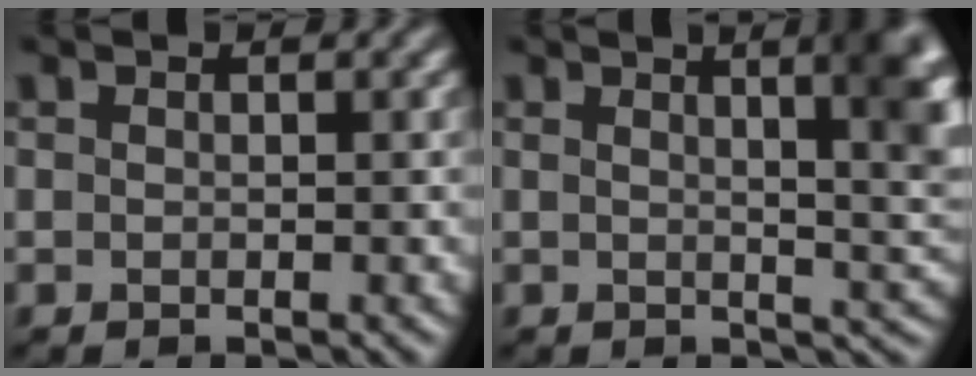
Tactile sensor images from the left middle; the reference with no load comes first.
{"total": 7.5, "force": [1.9, 2.6, 6.8], "torque": [-0.048, 0.020, 0.017]}